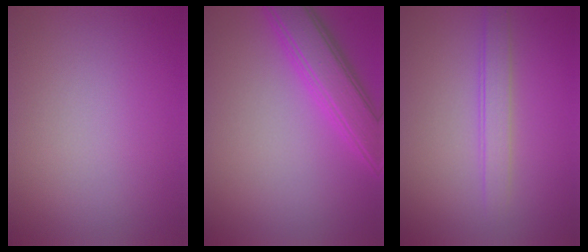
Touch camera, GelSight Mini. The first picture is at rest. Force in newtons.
{"total": 4.8, "press": 4.8, "slide": 0.3}
{"total": 2.0, "press": 2.0, "slide": 0.1}